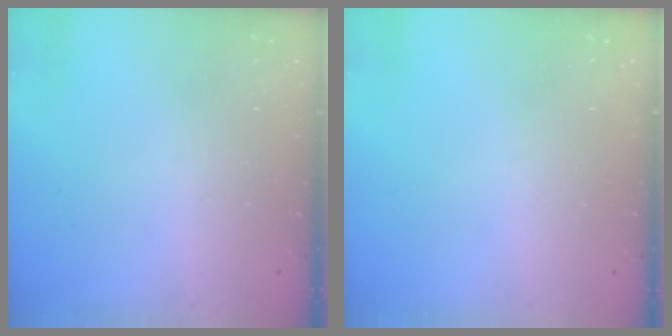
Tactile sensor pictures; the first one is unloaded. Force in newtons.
{"total": 0.0}